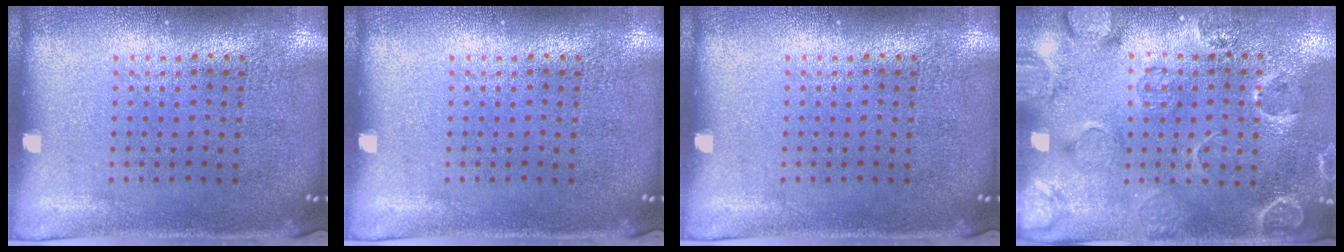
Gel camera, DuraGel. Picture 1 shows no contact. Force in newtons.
{"total": 0.0}
{"total": 0.0}
{"total": 2.5, "press": 1.8, "slide": 1.8}